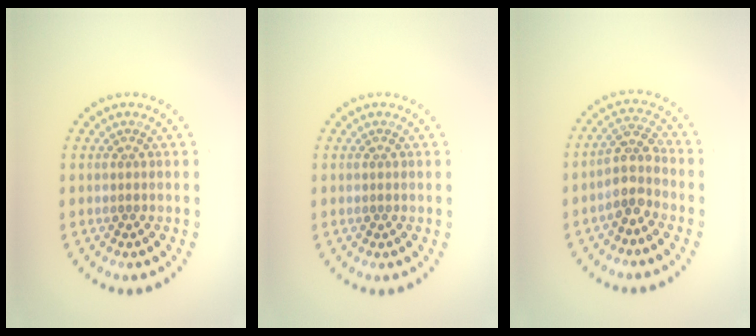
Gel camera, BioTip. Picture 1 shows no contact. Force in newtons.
{"total": 0.0}
{"total": 3.1, "press": 2.4, "slide": 1.9}